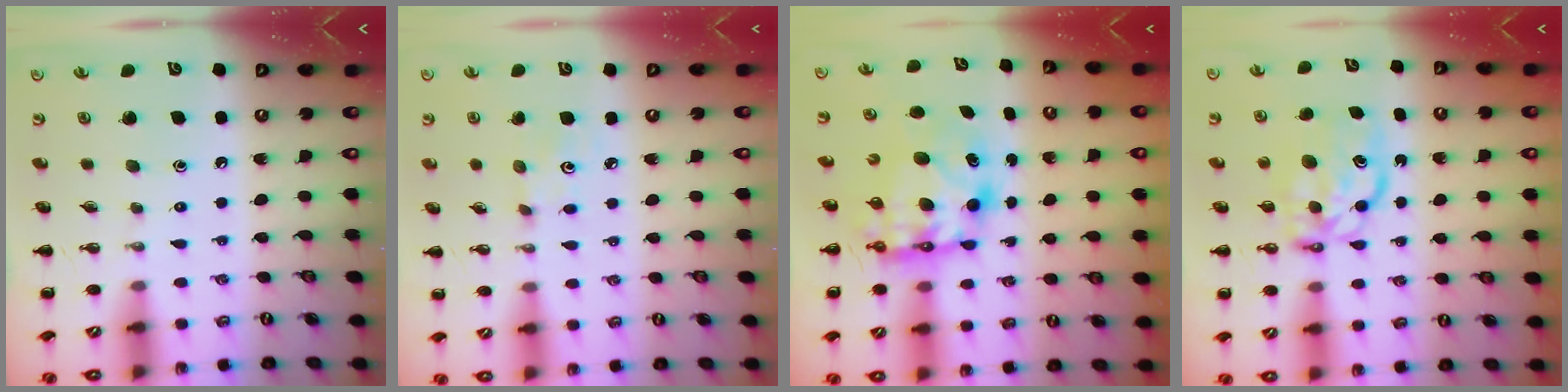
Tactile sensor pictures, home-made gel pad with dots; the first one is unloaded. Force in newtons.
{"total": 2.8, "press": 2.7, "slide": 0.8}
{"total": 8.2, "press": 8.0, "slide": 1.8}
{"total": 7.3, "press": 7.3, "slide": 0.6}